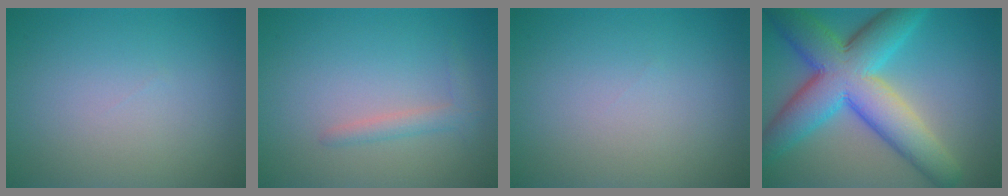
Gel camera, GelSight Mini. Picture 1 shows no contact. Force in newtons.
{"total": 1.6, "press": 1.6, "slide": 0.1}
{"total": 0.0}
{"total": 11.1, "press": 11.1, "slide": 0.4}